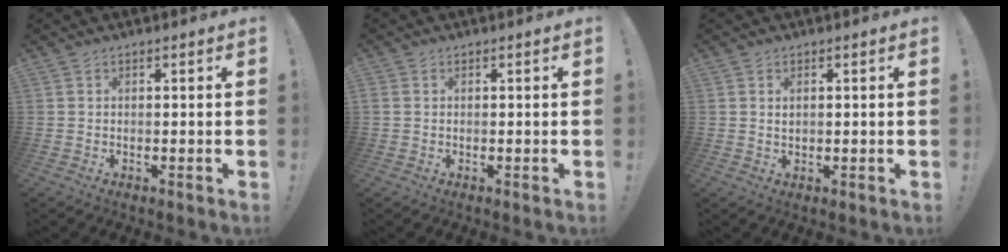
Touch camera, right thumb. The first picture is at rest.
{"total": 1.0, "force": [0.4, 0.9, 0.4], "torque": [-0.012, 0.006, 0.008]}
{"total": 1.4, "force": [0.6, 0.8, 0.9], "torque": [-0.012, -0.001, 0.009]}